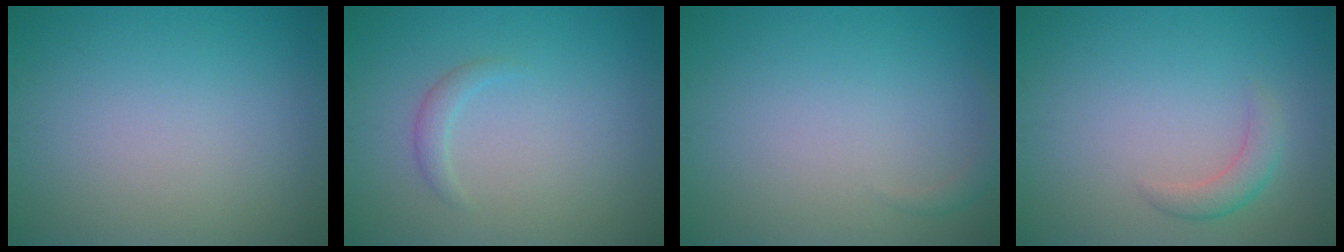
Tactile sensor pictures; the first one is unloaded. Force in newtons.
{"total": 1.2, "press": 1.2, "slide": 0.1}
{"total": 0.9, "press": 0.9, "slide": 0.1}
{"total": 2.0, "press": 2.0, "slide": 0.1}